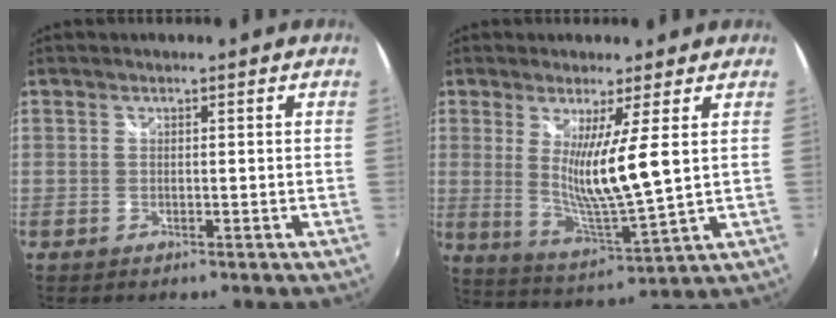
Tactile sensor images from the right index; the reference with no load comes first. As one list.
[{"total": 9.9, "force": [2.3, -0.8, 9.6], "torque": [-0.169, -0.031, 0.047]}]